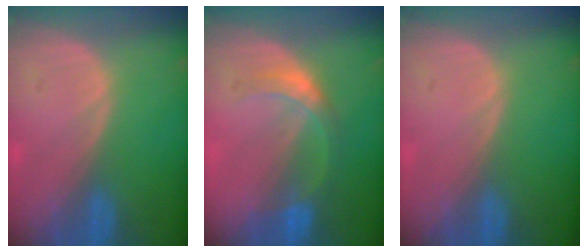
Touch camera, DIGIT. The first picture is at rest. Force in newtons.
{"total": 5.2, "press": 4.8, "slide": 1.9}
{"total": 0.0}